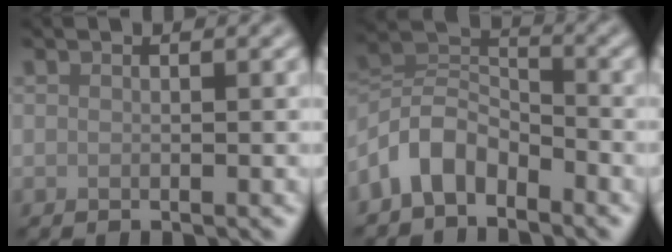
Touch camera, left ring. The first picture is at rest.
{"total": 5.1, "force": [-3.4, 2.9, 2.4], "torque": [-0.046, 0.009, -0.080]}